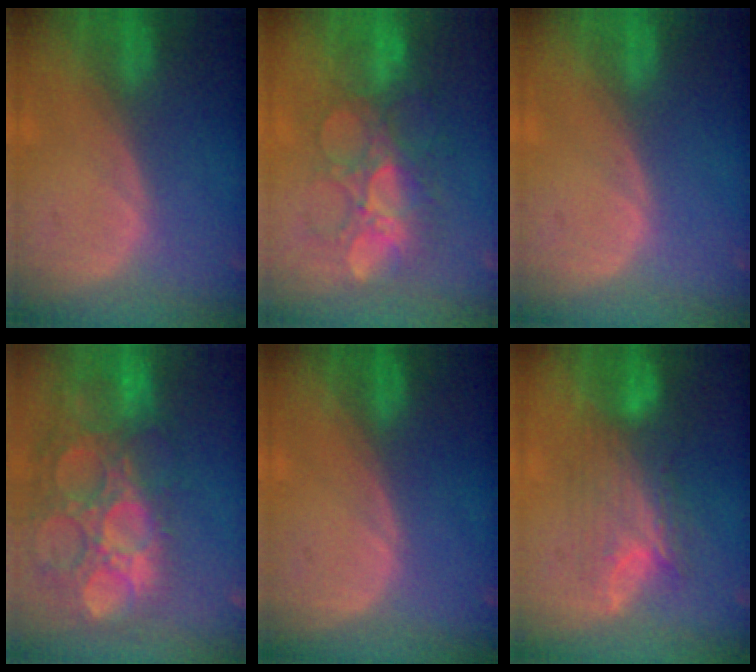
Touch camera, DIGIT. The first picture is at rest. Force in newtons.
{"total": 8.8, "press": 8.6, "slide": 1.6}
{"total": 0.0}
{"total": 15.7, "press": 12.9, "slide": 8.9}
{"total": 0.0}
{"total": 7.7, "press": 7.3, "slide": 2.5}